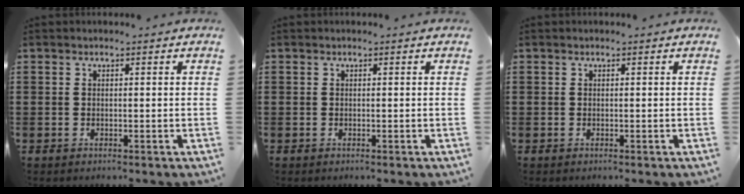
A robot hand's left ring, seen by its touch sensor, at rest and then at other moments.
{"total": 0.0}
{"total": 0.0}